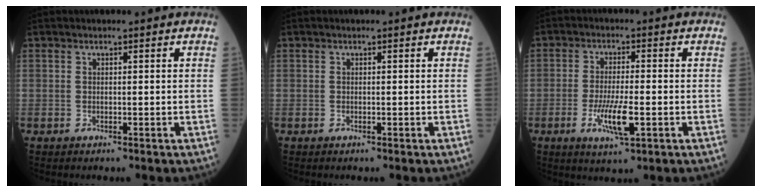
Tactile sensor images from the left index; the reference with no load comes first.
{"total": 0.0}
{"total": 6.4, "force": [-2.1, 0.9, 5.9], "torque": [-0.117, -0.011, -0.036]}